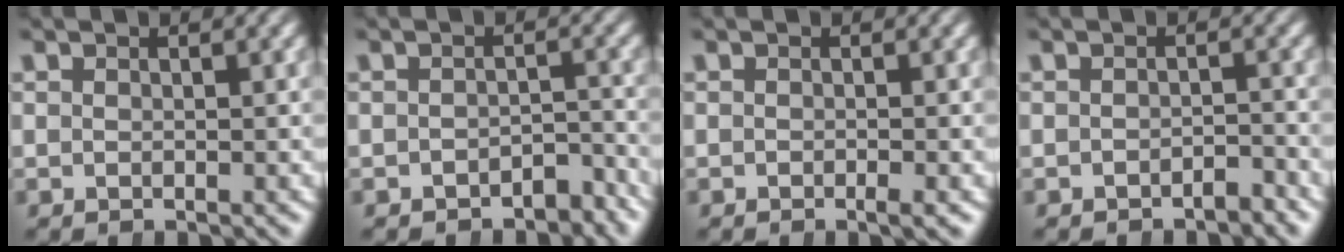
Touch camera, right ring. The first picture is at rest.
{"total": 2.8, "force": [-2.8, 0.5, 0.1], "torque": [0.020, -0.004, -0.046]}
{"total": 0.6, "force": [-0.4, -0.4, 0.3], "torque": [0.004, 0.002, -0.008]}
{"total": 1.8, "force": [-1.8, 0.0, -0.2], "torque": [0.018, 0.001, -0.029]}